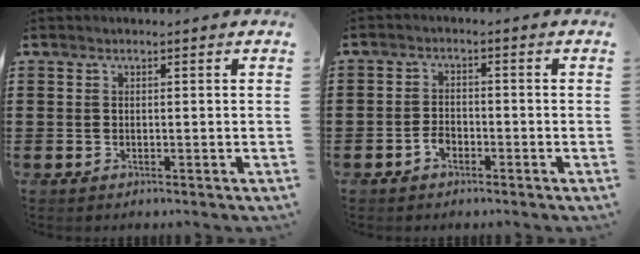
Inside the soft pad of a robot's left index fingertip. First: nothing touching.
{"total": 2.1, "force": [-1.3, 1.3, 1.1], "torque": [-0.024, 0.002, -0.026]}